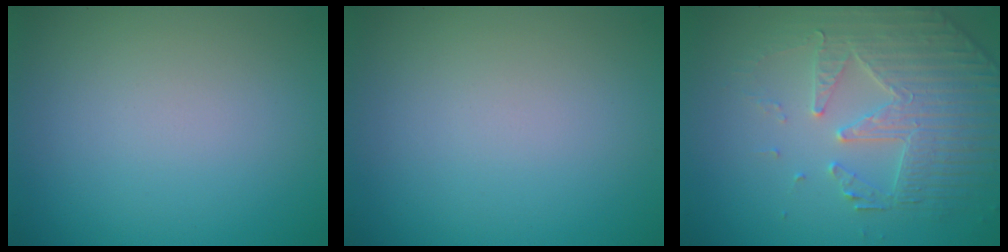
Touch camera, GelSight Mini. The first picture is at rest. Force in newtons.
{"total": 0.0}
{"total": 4.4, "press": 4.2, "slide": 1.4}